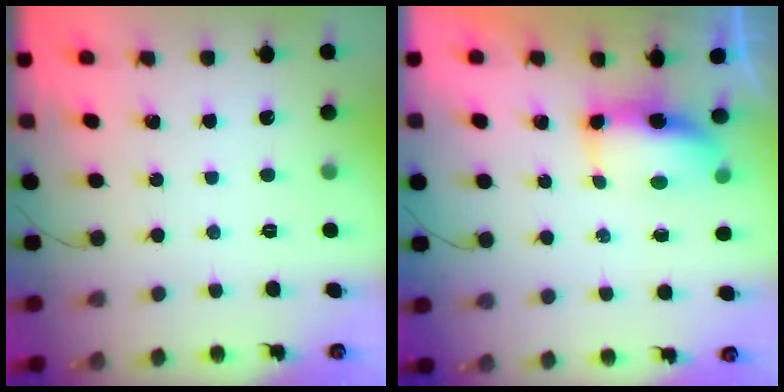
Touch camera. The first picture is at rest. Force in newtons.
{"total": 7.4, "press": 7.4, "slide": 0.6}